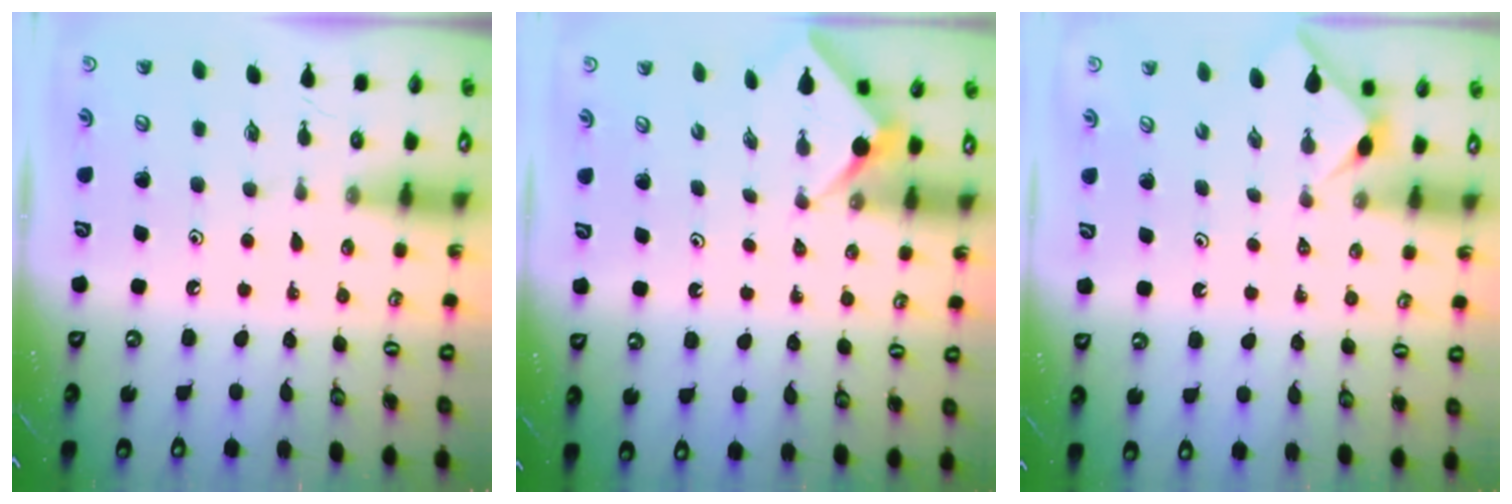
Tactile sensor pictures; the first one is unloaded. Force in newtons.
{"total": 3.7, "press": 3.6, "slide": 0.5}
{"total": 2.5, "press": 2.5, "slide": 0.4}